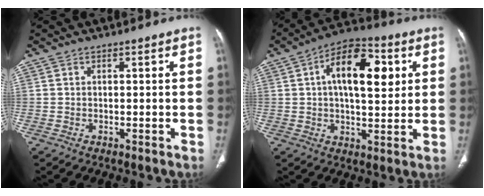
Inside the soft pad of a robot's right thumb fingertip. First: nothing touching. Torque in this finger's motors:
{"motor_torque": [-0.64, 1.35, 0.77, -0.09, 0.12]}